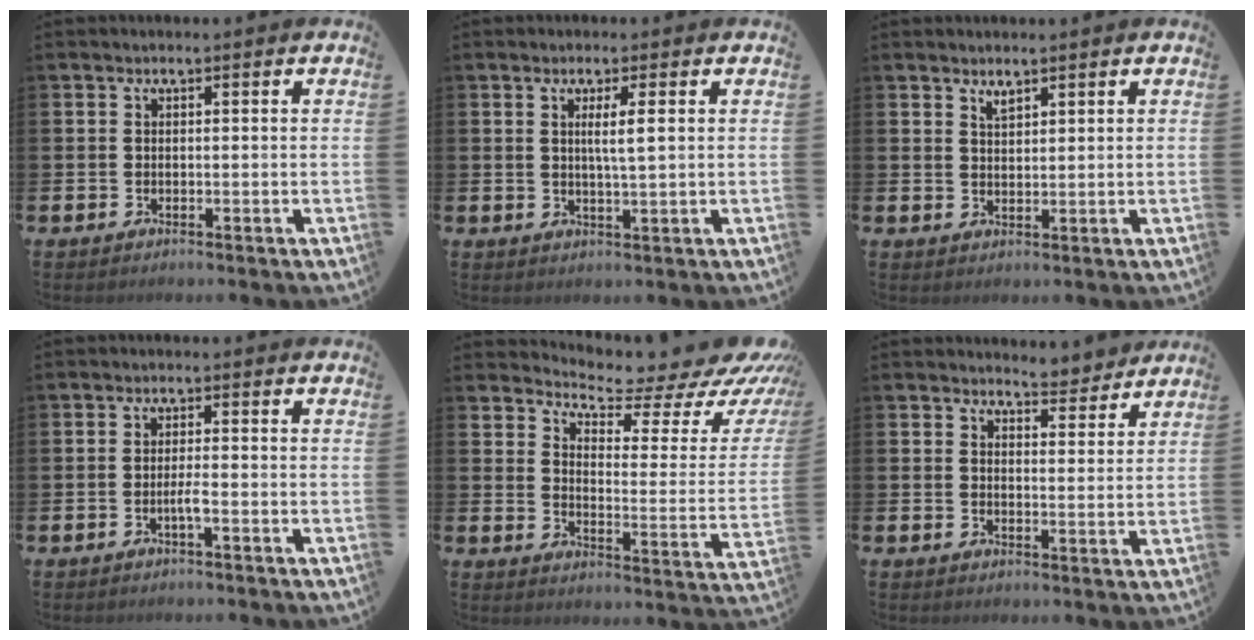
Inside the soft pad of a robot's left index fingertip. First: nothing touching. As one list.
[{"total": 2.6, "force": [1.0, 0.0, 2.4], "torque": [-0.047, -0.004, 0.015]}, {"total": 2.0, "force": [1.8, 0.5, 0.5], "torque": [-0.004, -0.006, 0.031]}, {"total": 1.5, "force": [-0.8, 0.1, 1.3], "torque": [-0.033, 0.002, -0.013]}, {"total": 6.1, "force": [5.8, 1.1, 1.6], "torque": [-0.036, -0.065, 0.087]}, {"total": 4.6, "force": [4.6, 0.7, -0.2], "torque": [-0.001, -0.033, 0.082]}]